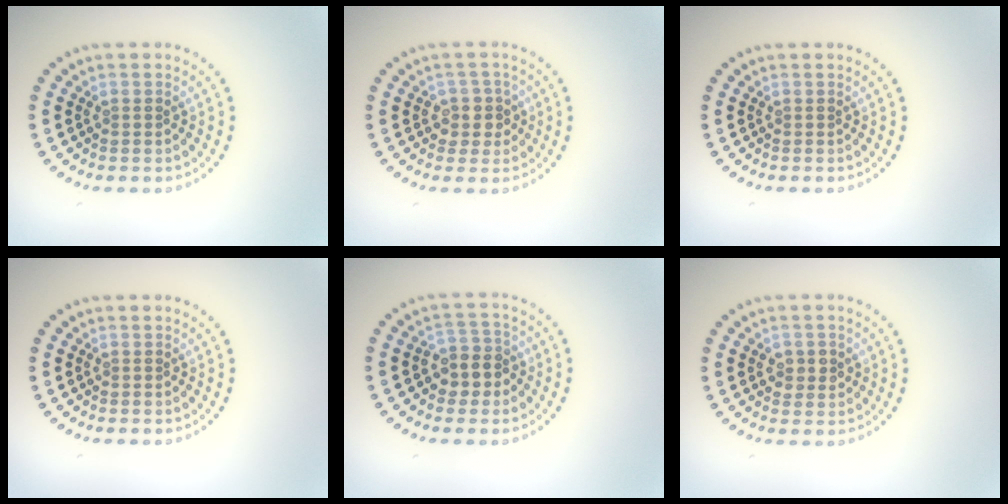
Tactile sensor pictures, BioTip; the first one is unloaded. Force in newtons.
{"total": 2.2, "press": 2.0, "slide": 0.9}
{"total": 0.0}
{"total": 0.0}
{"total": 2.9, "press": 2.6, "slide": 1.2}
{"total": 1.8, "press": 1.8, "slide": 0.1}